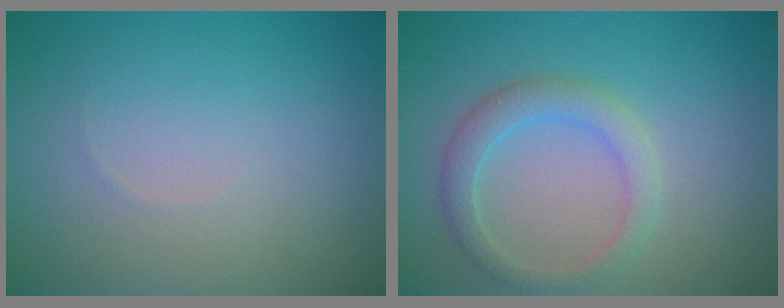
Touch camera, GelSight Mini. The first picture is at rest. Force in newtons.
{"total": 2.8, "press": 2.8, "slide": 0.3}